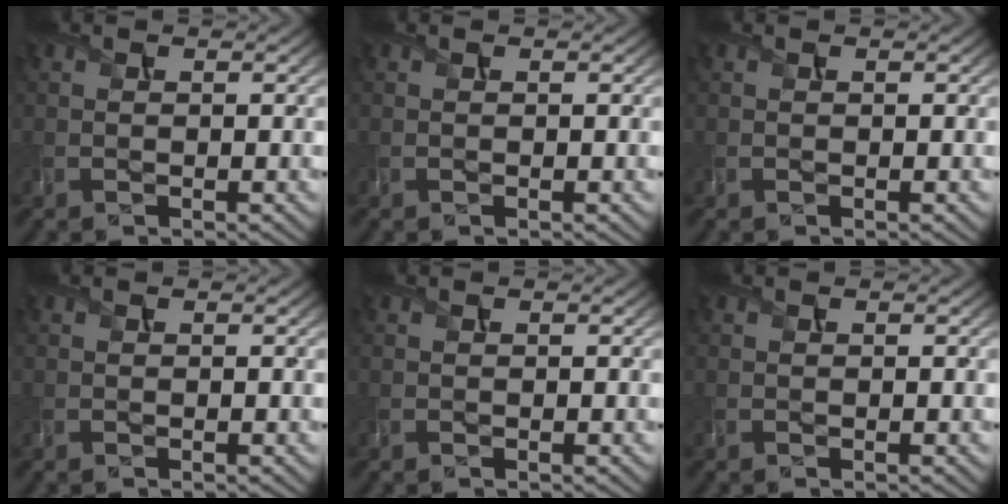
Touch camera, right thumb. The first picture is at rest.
{"total": 0.0}
{"total": 0.0}
{"total": 0.0}
{"total": 0.0}
{"total": 0.0}